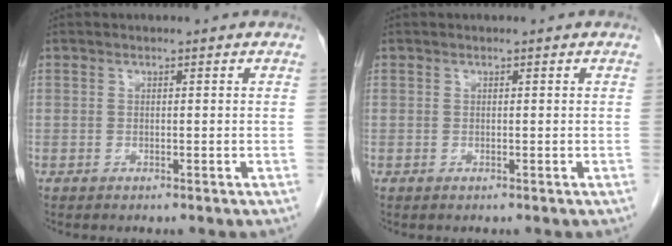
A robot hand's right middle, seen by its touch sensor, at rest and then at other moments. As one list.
[{"total": 0.0}]